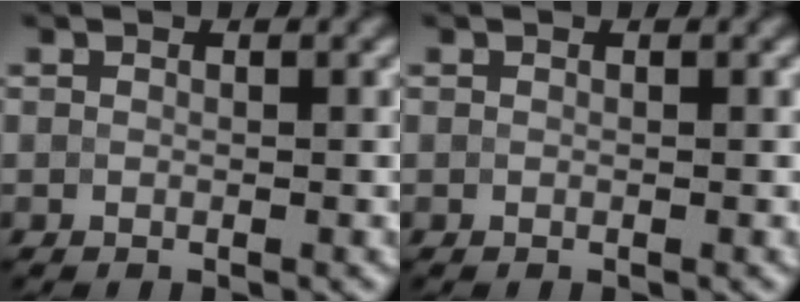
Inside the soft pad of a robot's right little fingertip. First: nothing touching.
{"total": 0.0}